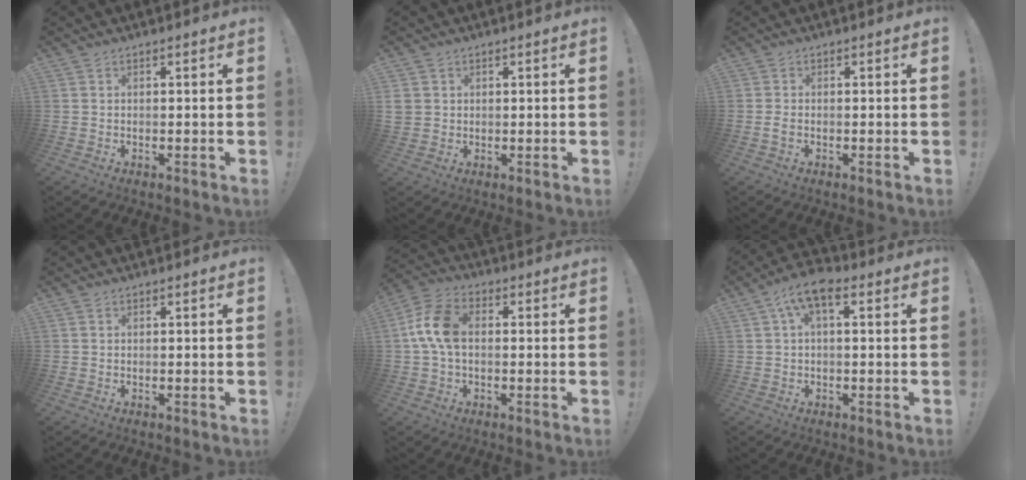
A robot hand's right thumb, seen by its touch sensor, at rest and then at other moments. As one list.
[{"total": 3.4, "force": [1.2, 3.1, 0.8], "torque": [-0.019, 0.002, 0.027]}, {"total": 1.3, "force": [-0.5, 0.7, 1.0], "torque": [-0.024, 0.004, -0.007]}, {"total": 0.0}, {"total": 11.0, "force": [0.5, 7.0, 8.4], "torque": [-0.160, 0.009, 0.012]}, {"total": 7.0, "force": [2.2, 2.9, 6.0], "torque": [-0.101, -0.003, 0.042]}]